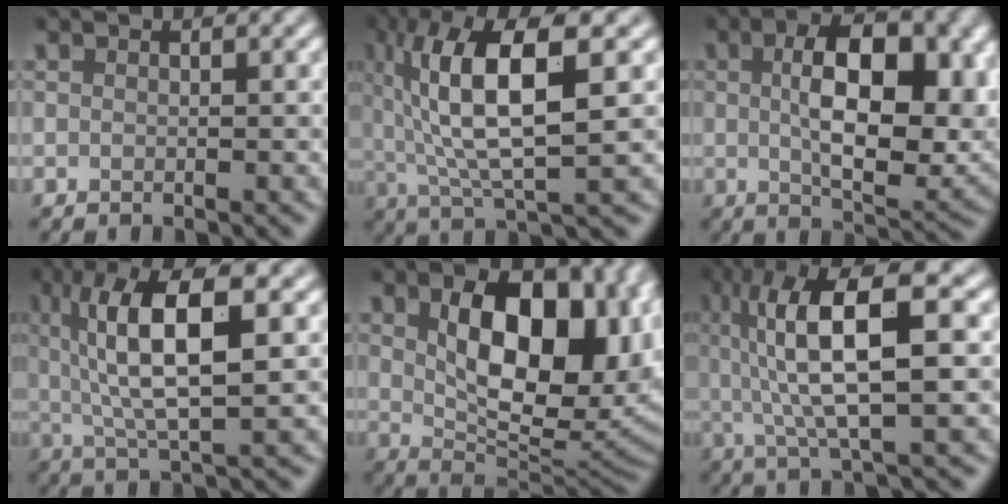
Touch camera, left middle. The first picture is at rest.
{"total": 10.1, "force": [2.3, 2.6, 9.4], "torque": [-0.165, 0.005, 0.045]}
{"total": 11.0, "force": [1.3, 5.4, 9.5], "torque": [-0.137, 0.000, 0.024]}
{"total": 9.0, "force": [2.1, 2.4, 8.4], "torque": [-0.144, 0.005, 0.036]}
{"total": 13.6, "force": [2.6, 7.9, 10.7], "torque": [-0.150, -0.014, 0.059]}
{"total": 10.4, "force": [1.8, 2.7, 9.9], "torque": [-0.172, 0.015, 0.033]}